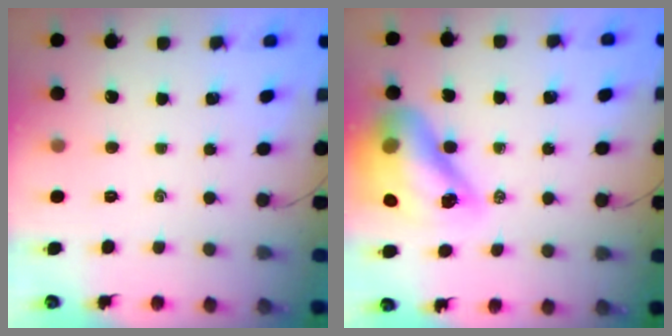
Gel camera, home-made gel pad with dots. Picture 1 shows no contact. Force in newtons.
{"total": 18.3, "press": 17.6, "slide": 4.9}